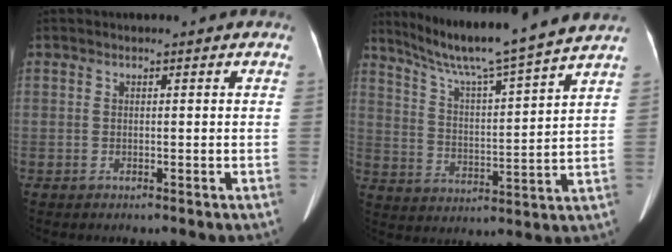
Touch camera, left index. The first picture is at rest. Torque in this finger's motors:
{"motor_torque": [0.32, -0.71, 0.04, 0.11]}